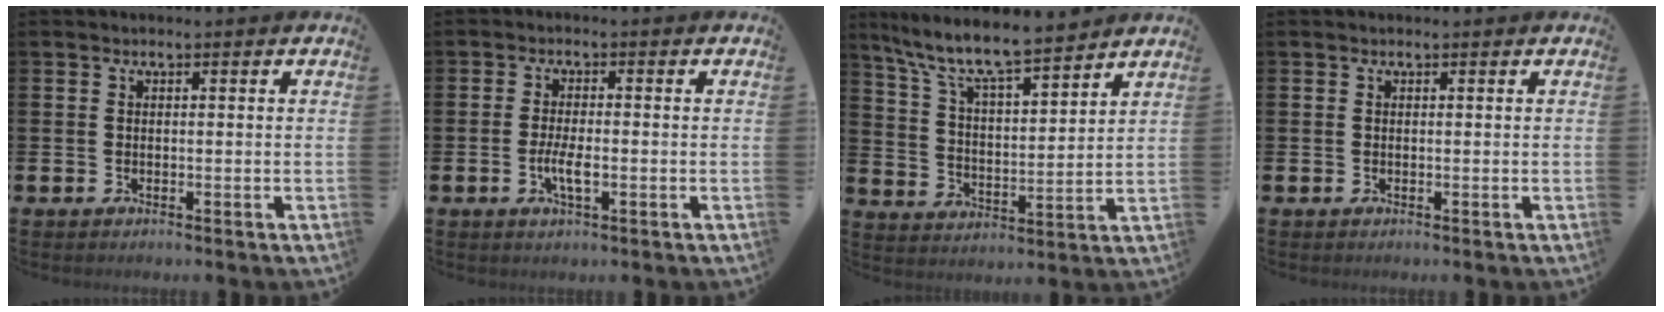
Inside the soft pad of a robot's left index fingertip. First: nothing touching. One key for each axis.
{"total": 3.1, "fx": -0.8, "fy": 0.9, "fz": 2.8, "tx": -0.046, "ty": 0.001, "tz": -0.016}
{"total": 9.2, "fx": 8.4, "fy": 0.9, "fz": 3.6, "tx": -0.107, "ty": -0.053, "tz": 0.146}
{"total": 0.0}